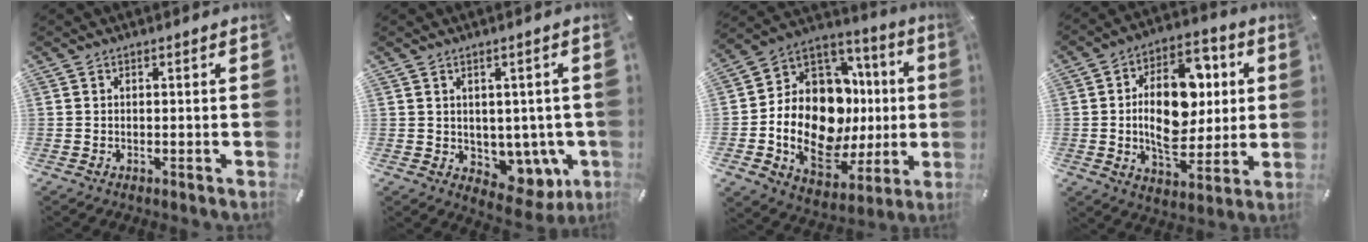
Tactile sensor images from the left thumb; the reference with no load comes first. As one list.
[{"total": 6.1, "force": [0.7, 5.4, 2.6], "torque": [-0.020, -0.013, 0.022]}, {"total": 20.9, "force": [-0.8, 14.5, 15.1], "torque": [-0.290, -0.031, -0.001]}, {"total": 18.3, "force": [1.6, 12.1, 13.6], "torque": [-0.230, 0.000, 0.026]}]